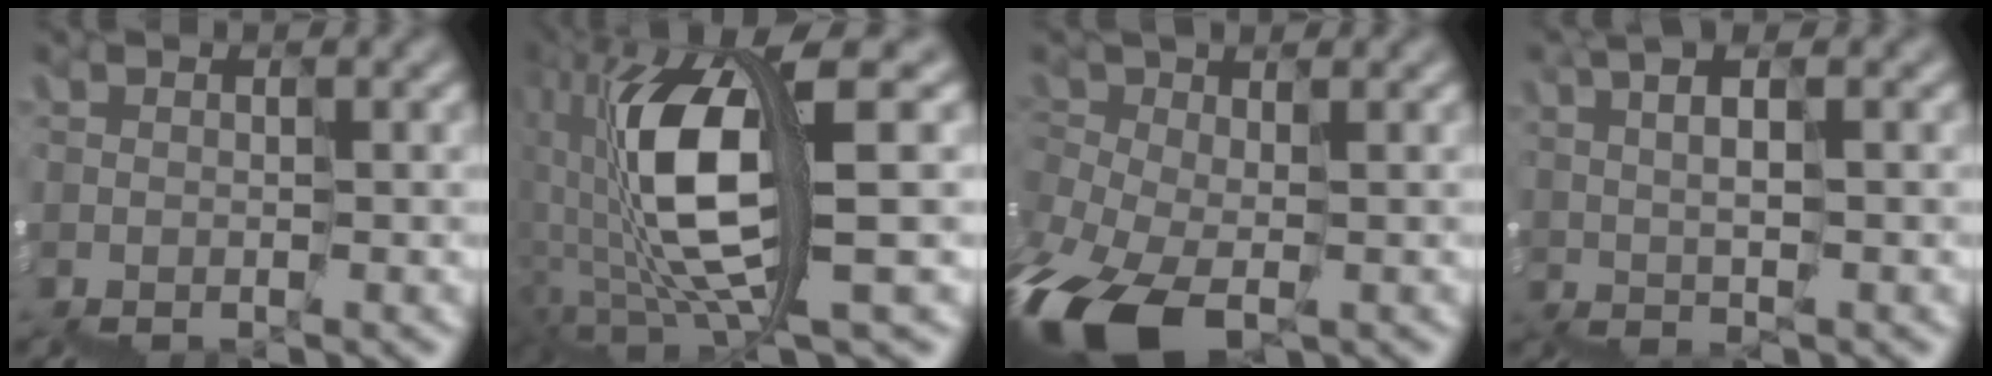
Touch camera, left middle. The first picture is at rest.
{"total": 9.4, "force": [1.3, 1.5, 9.2], "torque": [-0.193, 0.010, 0.028]}
{"total": 8.8, "force": [-3.1, 4.8, 6.7], "torque": [-0.163, -0.021, -0.045]}
{"total": 3.1, "force": [2.1, -0.8, 2.2], "torque": [-0.024, 0.012, 0.049]}